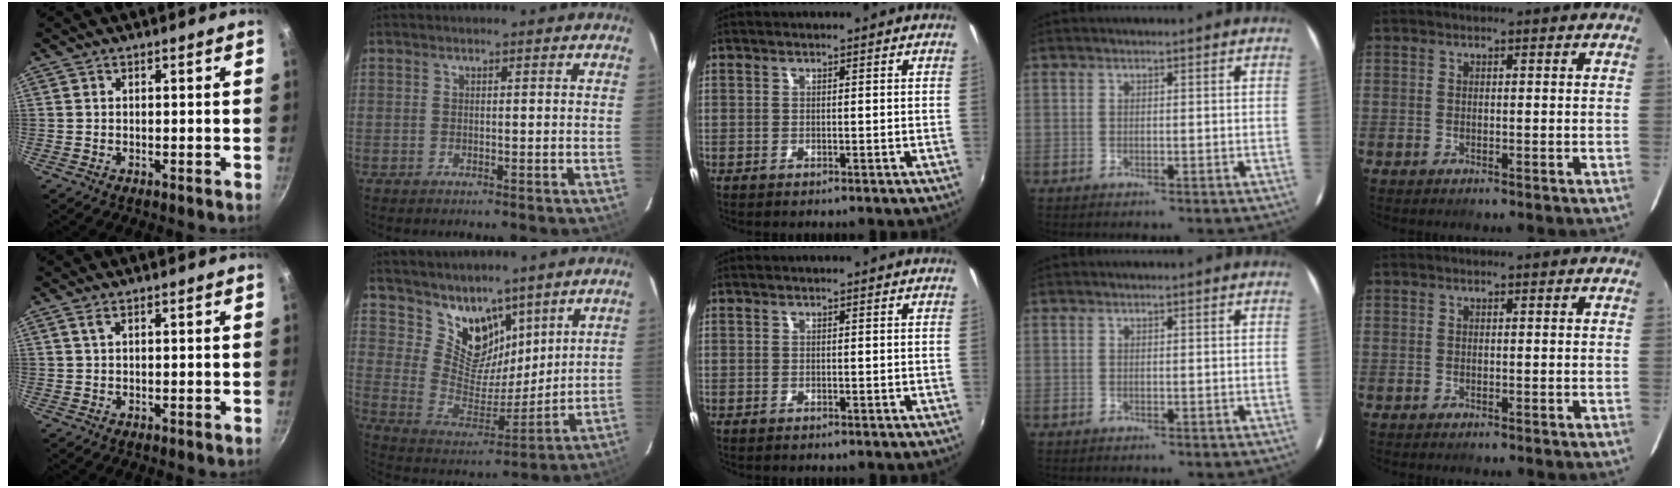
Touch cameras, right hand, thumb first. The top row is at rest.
{"thumb": {"total": 1.2, "force": [0.6, 0.4, 0.9], "torque": [-0.019, 0.001, 0.014]}, "index": {"total": 11.9, "force": [8.6, 7.1, 4.4], "torque": [-0.080, -0.003, 0.172]}, "middle": {"total": 0.8, "force": [-0.6, 0.1, 0.5], "torque": [-0.006, 0.004, -0.006]}}